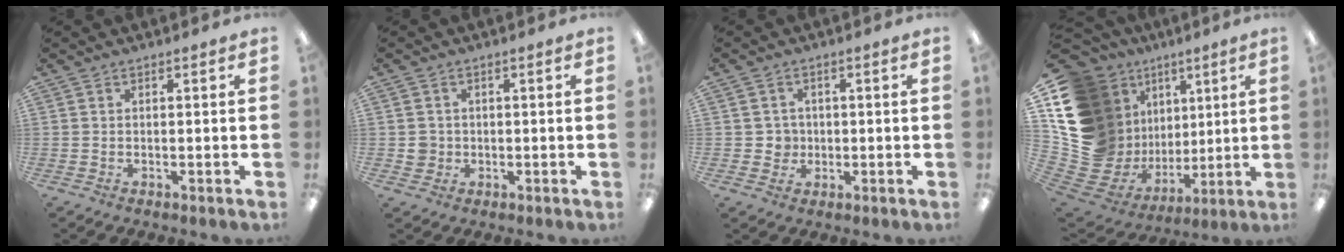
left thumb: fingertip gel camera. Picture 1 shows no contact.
{"total": 3.2, "force": [-0.1, 3.1, 0.6], "torque": [-0.007, 0.004, -0.004]}
{"total": 3.6, "force": [0.0, 3.5, 0.5], "torque": [-0.009, 0.003, -0.003]}
{"total": 20.4, "force": [5.4, 17.4, 9.3], "torque": [-0.166, -0.071, 0.159]}